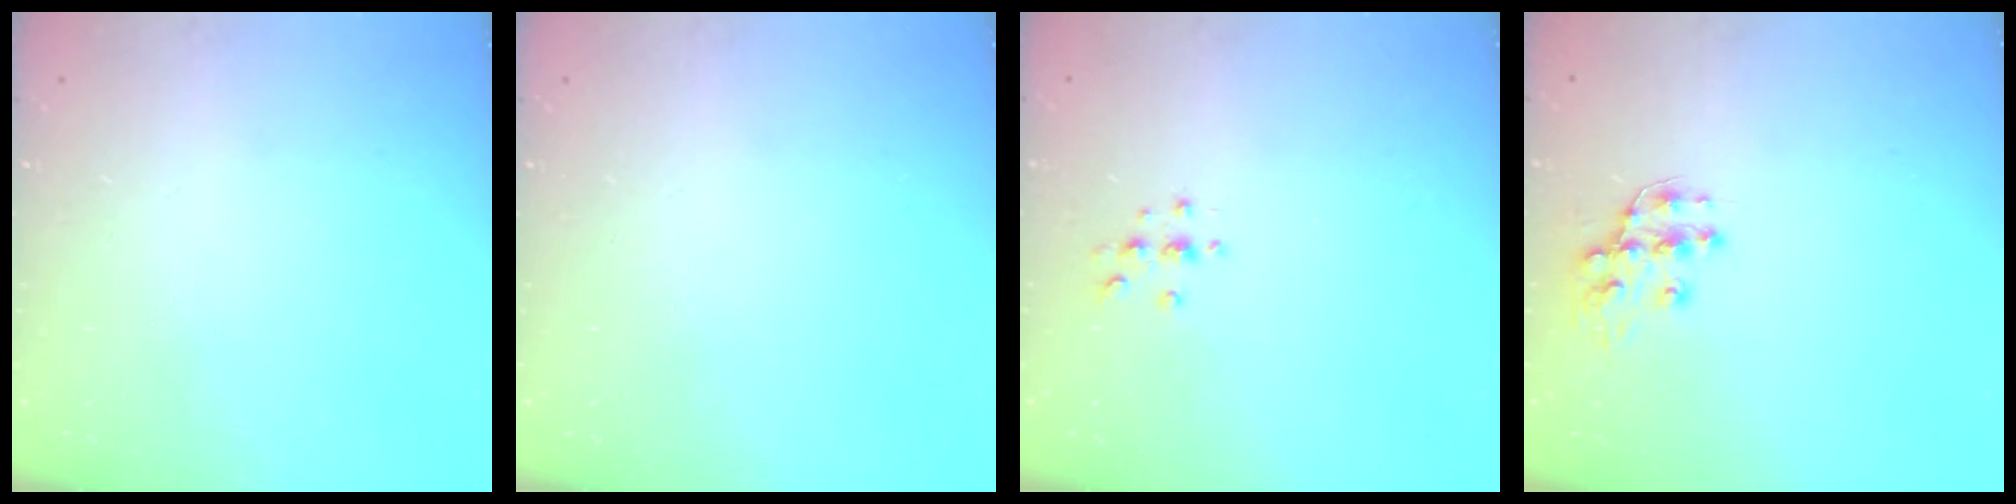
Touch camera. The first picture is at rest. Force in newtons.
{"total": 0.0}
{"total": 3.0, "press": 3.0, "slide": 0.4}
{"total": 10.7, "press": 10.7, "slide": 0.6}